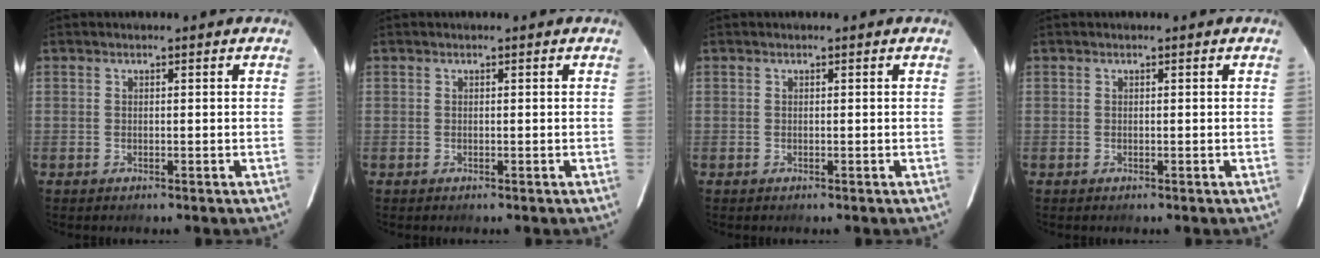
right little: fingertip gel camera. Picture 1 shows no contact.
{"total": 0.0}
{"total": 0.0}
{"total": 0.0}